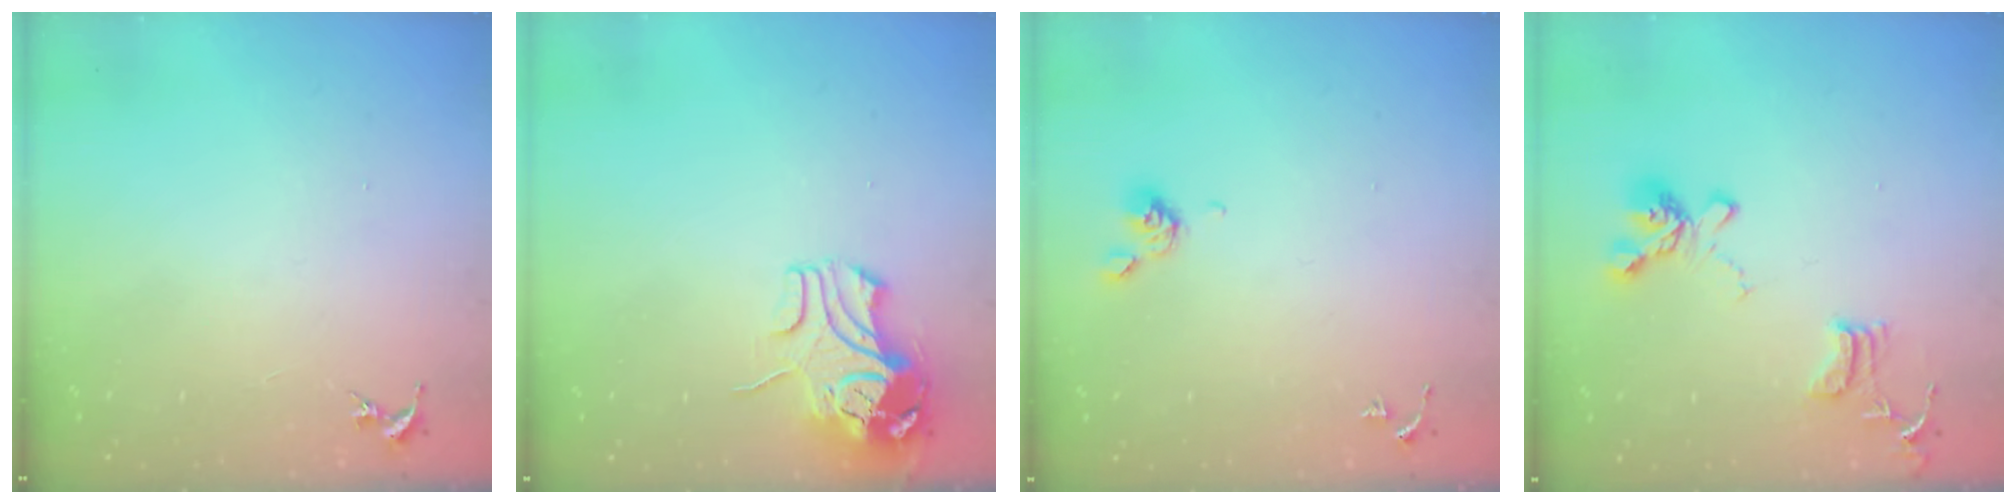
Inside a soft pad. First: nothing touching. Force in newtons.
{"total": 10.0, "press": 10.0, "slide": 1.3}
{"total": 5.4, "press": 5.2, "slide": 1.4}
{"total": 15.8, "press": 15.7, "slide": 1.6}